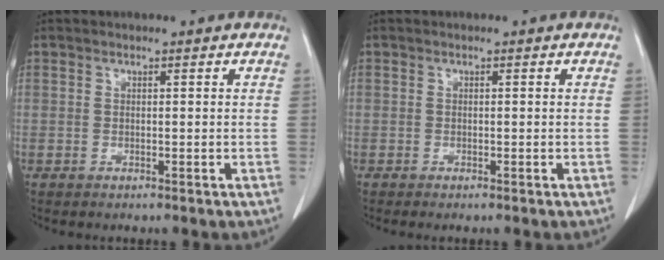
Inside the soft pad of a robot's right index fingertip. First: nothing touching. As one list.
[{"total": 0.6, "force": [-0.4, 0.0, 0.4], "torque": [-0.010, -0.002, -0.008]}]